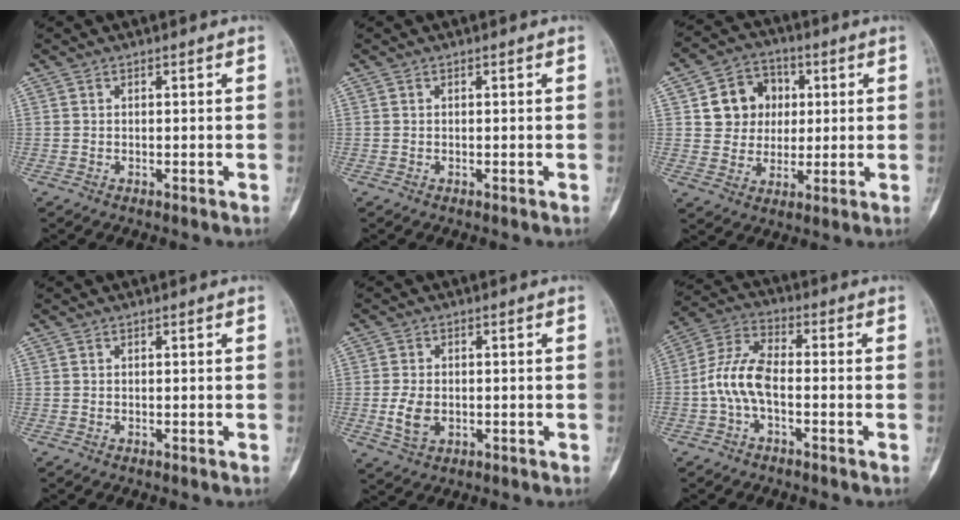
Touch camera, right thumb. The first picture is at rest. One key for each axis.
{"total": 0.0}
{"total": 10.6, "fx": 2.4, "fy": 9.4, "fz": 4.2, "tx": -0.020, "ty": 0.001, "tz": 0.038}
{"total": 0.0}
{"total": 5.0, "fx": -0.8, "fy": 3.4, "fz": 3.5, "tx": -0.067, "ty": -0.003, "tz": -0.010}
{"total": 8.8, "fx": -2.0, "fy": 4.4, "fz": 7.3, "tx": -0.156, "ty": 0.034, "tz": -0.048}